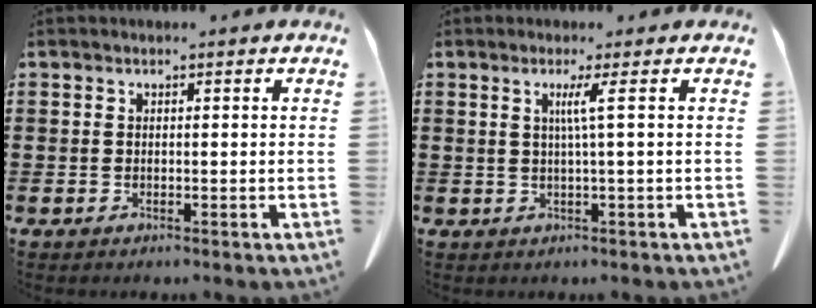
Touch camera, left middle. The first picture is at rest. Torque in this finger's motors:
{"motor_torque": [0.65, 0.03, 0.26, 0.07]}